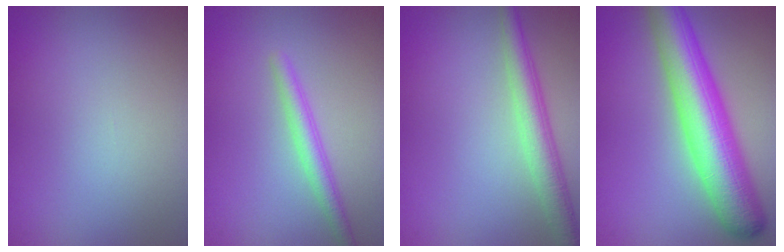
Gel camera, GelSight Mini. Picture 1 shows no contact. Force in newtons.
{"total": 2.4, "press": 2.4, "slide": 0.1}
{"total": 3.9, "press": 3.9, "slide": 0.1}
{"total": 9.1, "press": 9.1, "slide": 0.3}